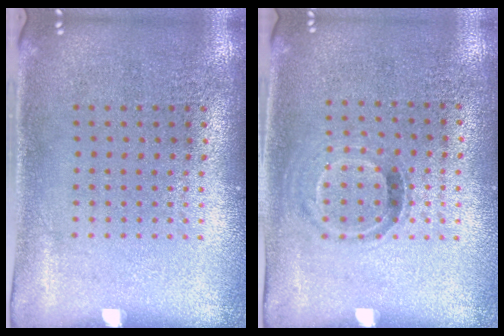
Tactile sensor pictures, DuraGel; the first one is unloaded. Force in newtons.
{"total": 0.8, "press": 0.7, "slide": 0.4}